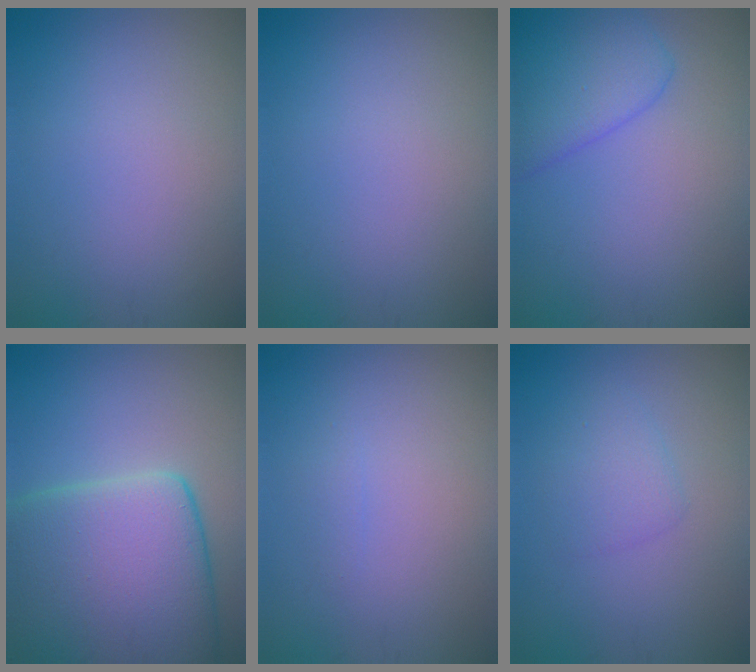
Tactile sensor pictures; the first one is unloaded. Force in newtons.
{"total": 0.0}
{"total": 4.8, "press": 4.8, "slide": 0.3}
{"total": 15.7, "press": 15.7, "slide": 0.9}
{"total": 0.6, "press": 0.6, "slide": 0.0}
{"total": 2.0, "press": 2.0, "slide": 0.2}